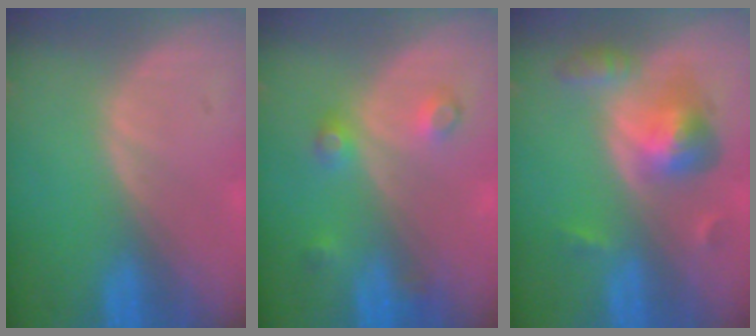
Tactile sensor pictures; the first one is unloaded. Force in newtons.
{"total": 3.6, "press": 3.3, "slide": 1.4}
{"total": 6.3, "press": 5.7, "slide": 2.6}